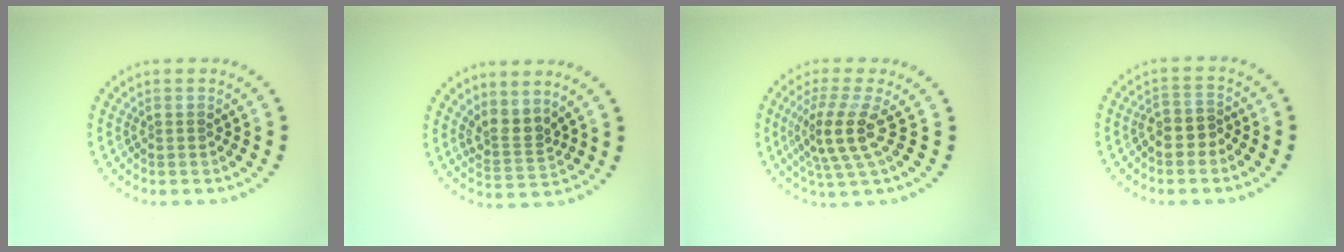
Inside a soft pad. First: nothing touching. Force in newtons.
{"total": 2.5, "press": 1.8, "slide": 1.8}
{"total": 4.0, "press": 3.1, "slide": 2.5}
{"total": 2.2, "press": 2.0, "slide": 0.9}